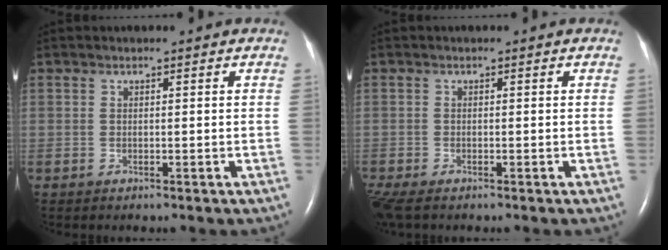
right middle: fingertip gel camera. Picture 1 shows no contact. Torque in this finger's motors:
{"motor_torque": [0.61, -0.61, 0.07, 0.08]}